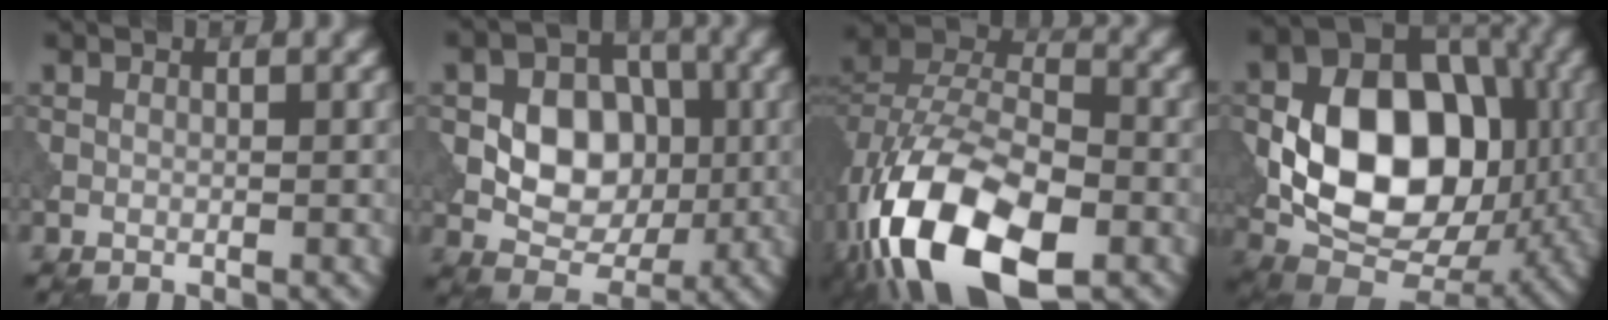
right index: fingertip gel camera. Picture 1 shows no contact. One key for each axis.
{"total": 7.0, "fx": -0.2, "fy": 5.2, "fz": 4.7, "tx": -0.074, "ty": -0.001, "tz": -0.008}
{"total": 16.4, "fx": -7.9, "fy": 8.6, "fz": 11.5, "tx": -0.229, "ty": -0.025, "tz": -0.152}
{"total": 13.1, "fx": -0.1, "fy": 9.0, "fz": 9.5, "tx": -0.154, "ty": -0.002, "tz": -0.010}